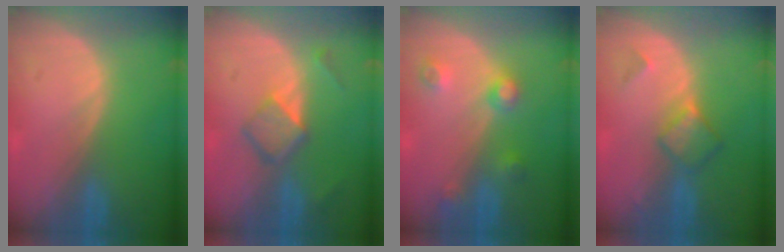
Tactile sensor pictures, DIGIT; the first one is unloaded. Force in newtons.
{"total": 5.0, "press": 4.6, "slide": 1.9}
{"total": 4.5, "press": 4.0, "slide": 2.1}
{"total": 5.0, "press": 4.4, "slide": 2.4}